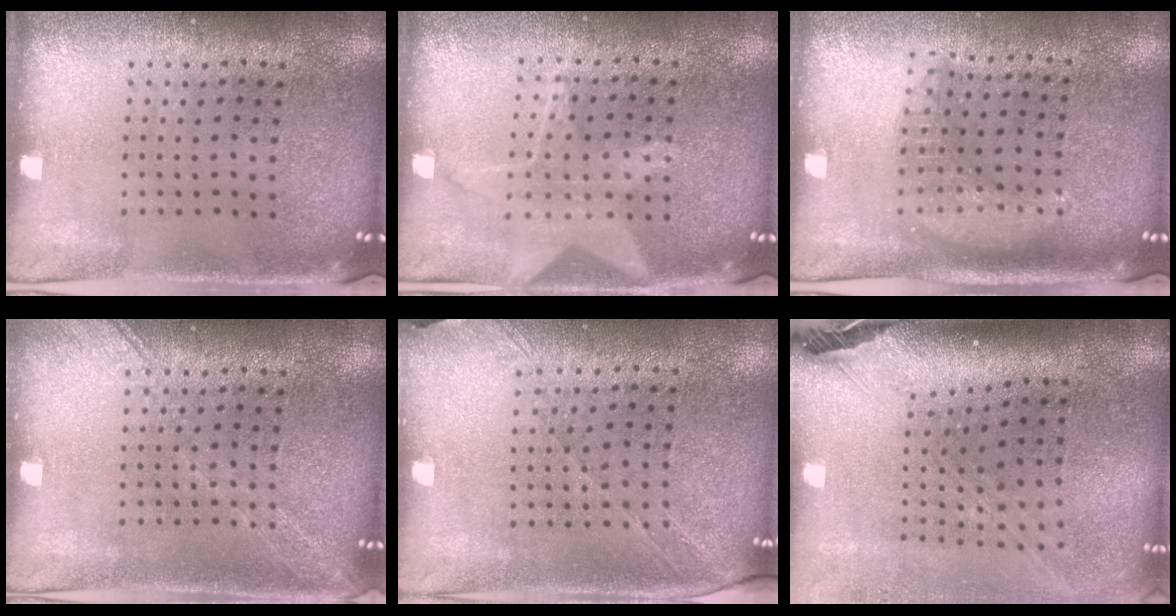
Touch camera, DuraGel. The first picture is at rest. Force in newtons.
{"total": 1.3, "press": 1.3, "slide": 0.5}
{"total": 1.6, "press": 1.4, "slide": 0.7}
{"total": 2.4, "press": 2.3, "slide": 0.4}
{"total": 1.4, "press": 1.2, "slide": 0.8}
{"total": 2.8, "press": 2.1, "slide": 1.9}